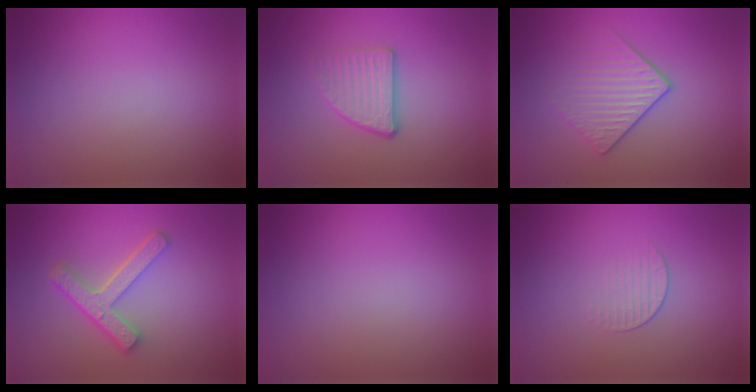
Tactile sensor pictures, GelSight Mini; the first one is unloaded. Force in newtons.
{"total": 2.8, "press": 2.5, "slide": 1.2}
{"total": 3.7, "press": 2.8, "slide": 2.4}
{"total": 4.4, "press": 3.3, "slide": 2.9}
{"total": 0.0}
{"total": 1.2, "press": 0.4, "slide": 1.2}